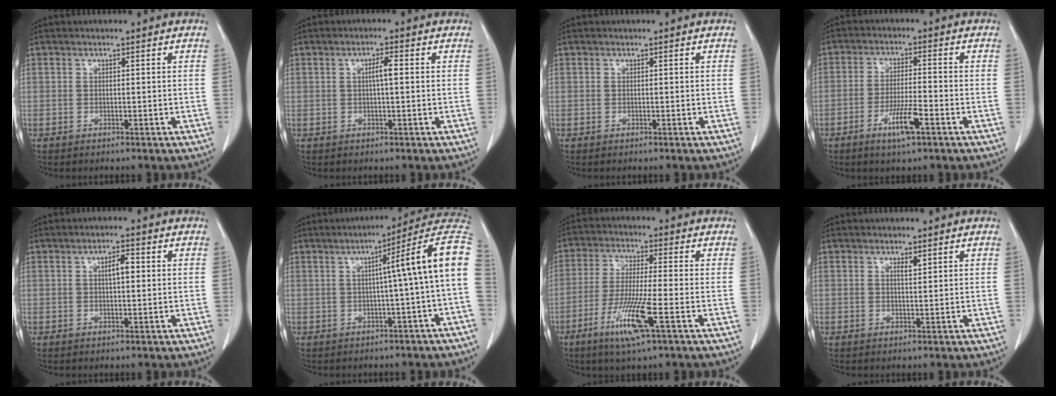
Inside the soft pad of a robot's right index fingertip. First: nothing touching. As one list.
[{"total": 2.3, "force": [0.2, 0.1, 2.3], "torque": [-0.040, 0.004, 0.003]}, {"total": 0.0}, {"total": 6.1, "force": [-3.1, 0.8, 5.2], "torque": [-0.100, -0.004, -0.053]}, {"total": 2.8, "force": [0.5, 0.7, 2.6], "torque": [-0.045, 0.005, 0.008]}, {"total": 11.2, "force": [0.4, -1.1, 11.1], "torque": [-0.135, 0.034, -0.002]}, {"total": 9.5, "force": [-4.3, 0.0, 8.5], "torque": [-0.172, -0.020, -0.082]}, {"total": 1.0, "force": [0.6, 0.1, 0.8], "torque": [-0.017, -0.003, 0.011]}]